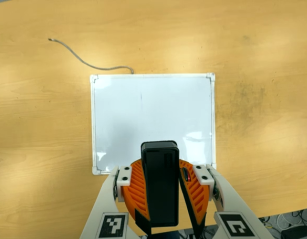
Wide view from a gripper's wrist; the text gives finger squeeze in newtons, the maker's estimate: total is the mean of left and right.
{"total": 9.1, "left": 9.3, "right": 8.9}